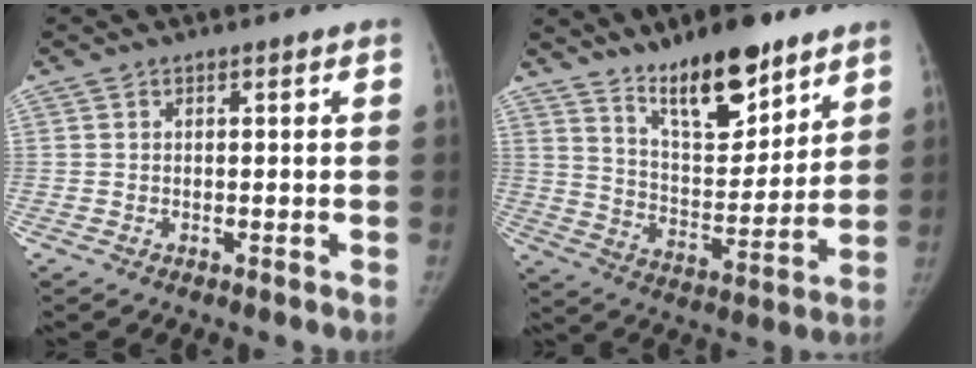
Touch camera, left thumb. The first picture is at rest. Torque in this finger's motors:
{"motor_torque": [0.40, 0.08, 0.78, -1.58, 0.03]}